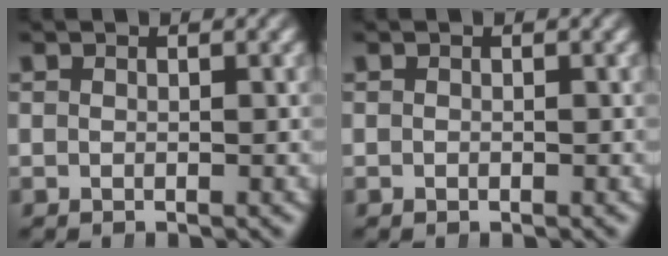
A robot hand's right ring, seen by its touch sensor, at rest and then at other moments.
{"total": 0.0}